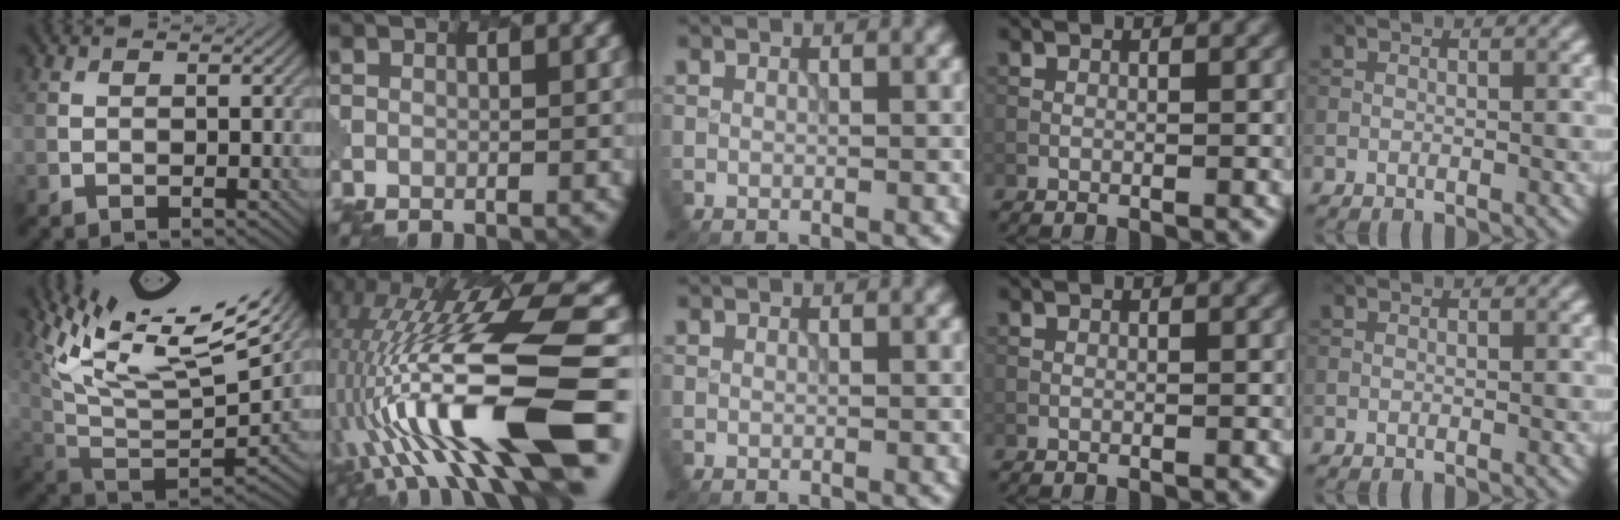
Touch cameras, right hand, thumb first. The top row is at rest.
{"thumb": {"total": 16.0, "force": [10.9, 4.5, 10.9], "torque": [-0.232, 0.010, 0.168]}, "index": {"total": 16.0, "force": [-3.2, 3.9, 15.2], "torque": [-0.281, 0.033, -0.047]}}